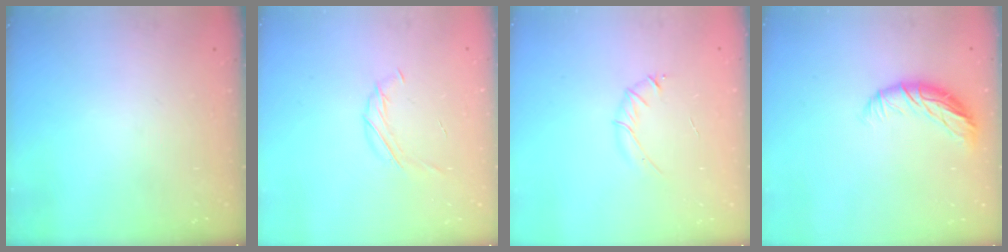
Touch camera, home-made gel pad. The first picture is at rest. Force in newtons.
{"total": 7.1, "press": 7.0, "slide": 0.8}
{"total": 3.4, "press": 3.3, "slide": 1.0}
{"total": 9.3, "press": 9.1, "slide": 2.1}